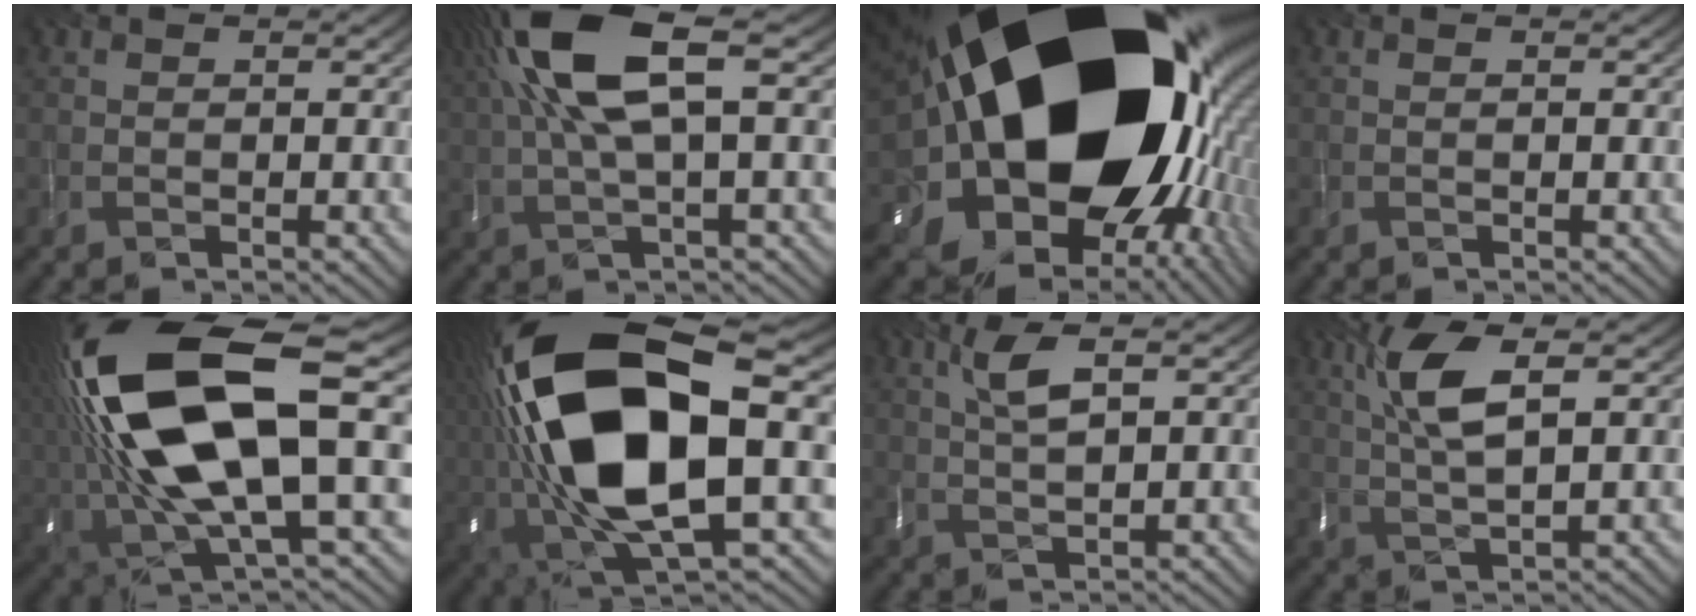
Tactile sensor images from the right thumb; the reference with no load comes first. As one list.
[{"total": 11.6, "force": [3.3, 3.0, 10.7], "torque": [-0.237, 0.025, 0.069]}, {"total": 23.4, "force": [1.1, 15.5, 17.5], "torque": [-0.299, -0.080, 0.023]}, {"total": 0.0}, {"total": 20.2, "force": [2.2, 8.1, 18.4], "torque": [-0.381, -0.033, 0.056]}, {"total": 21.3, "force": [0.3, 9.6, 19.0], "torque": [-0.401, -0.037, 0.022]}, {"total": 4.4, "force": [1.7, 0.8, 4.0], "torque": [-0.096, 0.004, 0.038]}, {"total": 7.2, "force": [2.4, 1.8, 6.6], "torque": [-0.151, 0.008, 0.049]}]